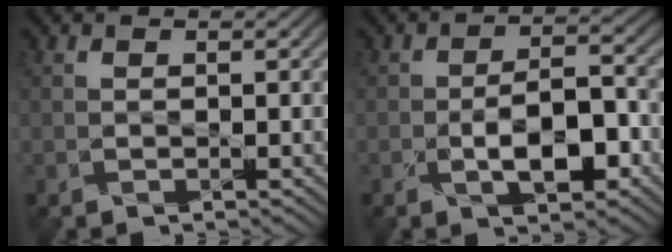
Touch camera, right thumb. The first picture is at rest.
{"total": 6.1, "force": [-2.5, 2.8, 4.8], "torque": [-0.072, 0.005, -0.045]}